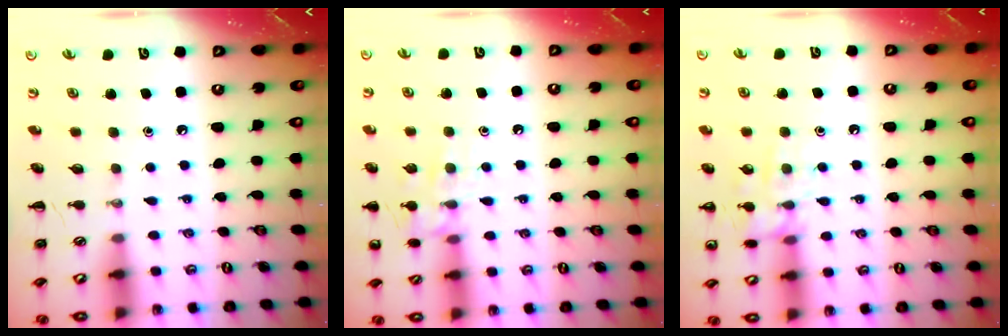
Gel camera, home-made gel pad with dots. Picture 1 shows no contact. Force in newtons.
{"total": 9.9, "press": 9.8, "slide": 1.0}
{"total": 10.2, "press": 10.2, "slide": 0.9}